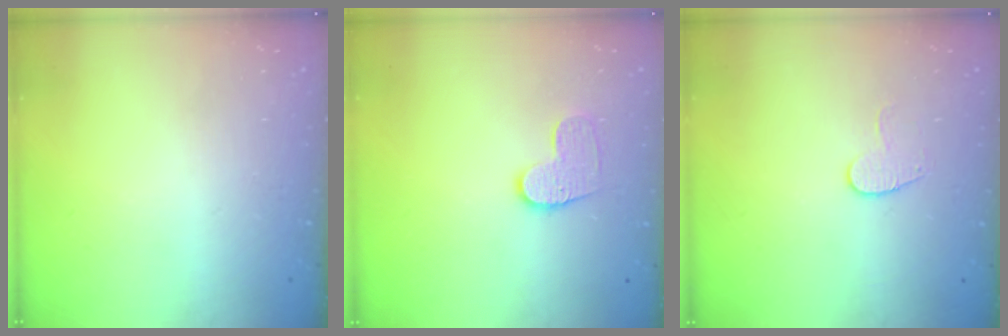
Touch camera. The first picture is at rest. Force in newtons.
{"total": 9.2, "press": 9.2, "slide": 0.3}
{"total": 7.7, "press": 7.6, "slide": 0.5}